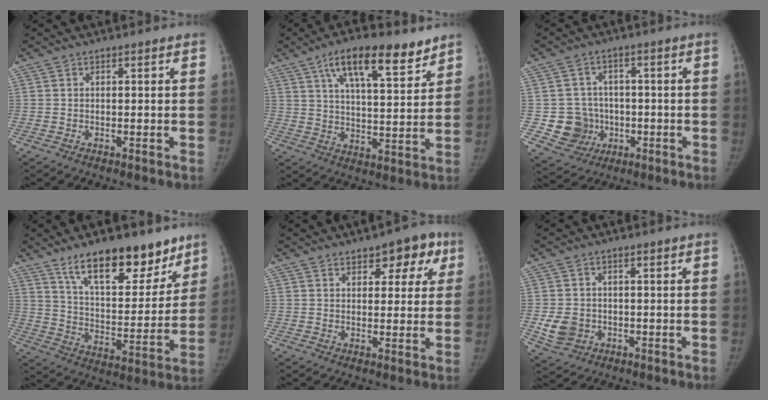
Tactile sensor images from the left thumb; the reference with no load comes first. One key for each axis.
{"total": 14.5, "fx": 9.0, "fy": 5.0, "fz": 10.2, "tx": -0.140, "ty": -0.035, "tz": 0.149}
{"total": 8.6, "fx": -1.3, "fy": 8.2, "fz": 1.9, "tx": -0.001, "ty": 0.014, "tz": -0.013}
{"total": 19.6, "fx": 13.5, "fy": 8.2, "fz": 11.6, "tx": -0.122, "ty": -0.076, "tz": 0.223}
{"total": 8.0, "fx": 4.1, "fy": 4.5, "fz": 5.2, "tx": -0.020, "ty": -0.009, "tz": 0.046}
{"total": 5.5, "fx": -1.1, "fy": 4.7, "fz": 2.7, "tx": -0.041, "ty": 0.003, "tz": -0.009}